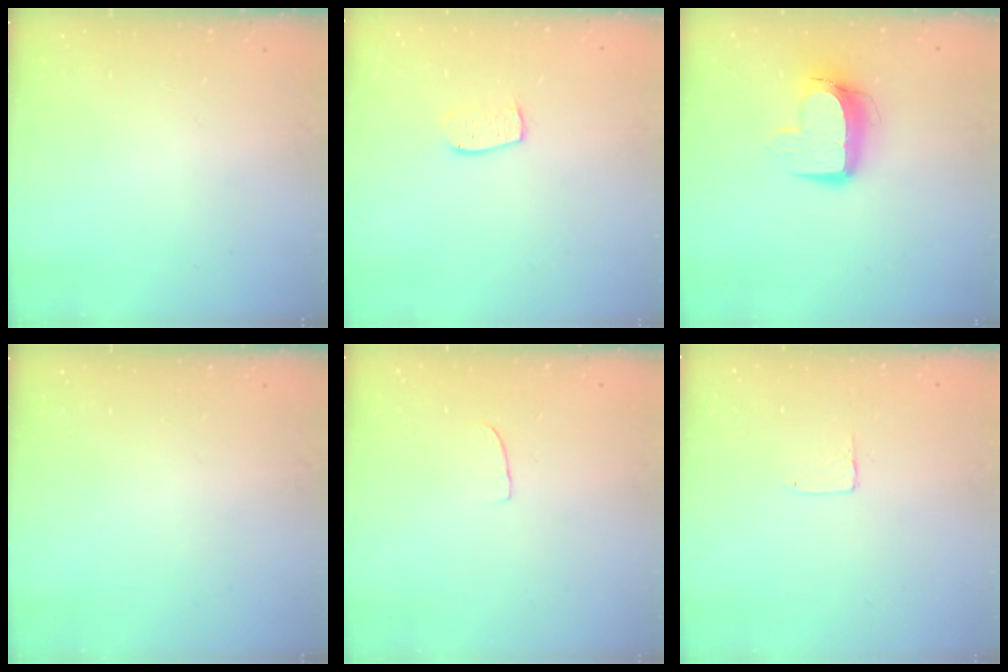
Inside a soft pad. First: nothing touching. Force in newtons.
{"total": 6.3, "press": 6.2, "slide": 0.5}
{"total": 11.0, "press": 10.9, "slide": 1.1}
{"total": 0.0}
{"total": 2.6, "press": 2.6, "slide": 0.2}
{"total": 3.7, "press": 3.6, "slide": 0.3}